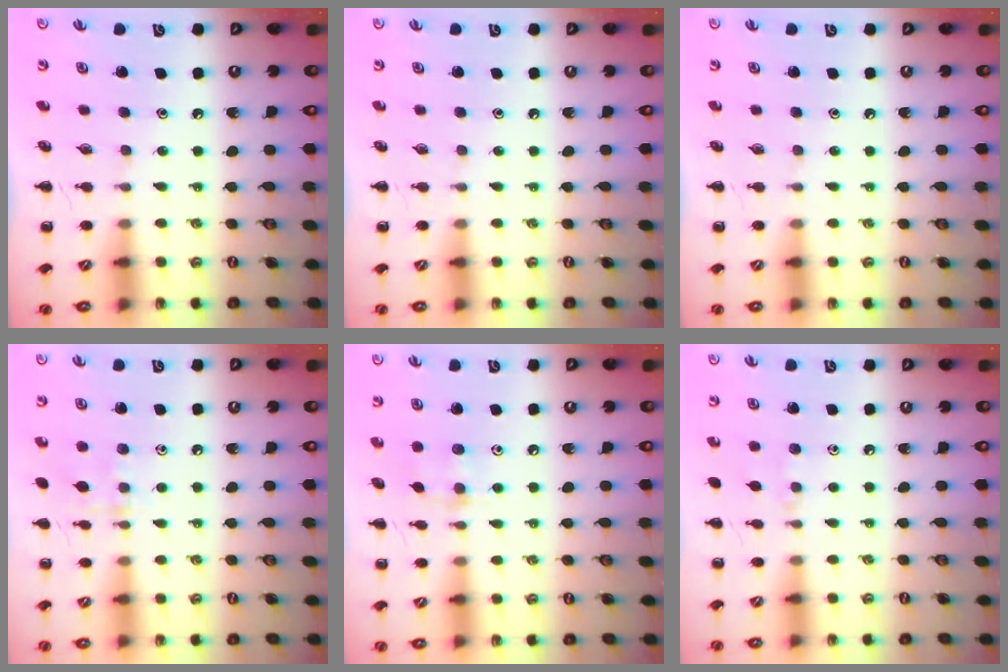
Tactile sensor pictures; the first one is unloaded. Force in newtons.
{"total": 0.0}
{"total": 0.0}
{"total": 7.6, "press": 7.3, "slide": 2.2}
{"total": 4.8, "press": 4.8, "slide": 0.8}
{"total": 4.6, "press": 4.3, "slide": 1.6}